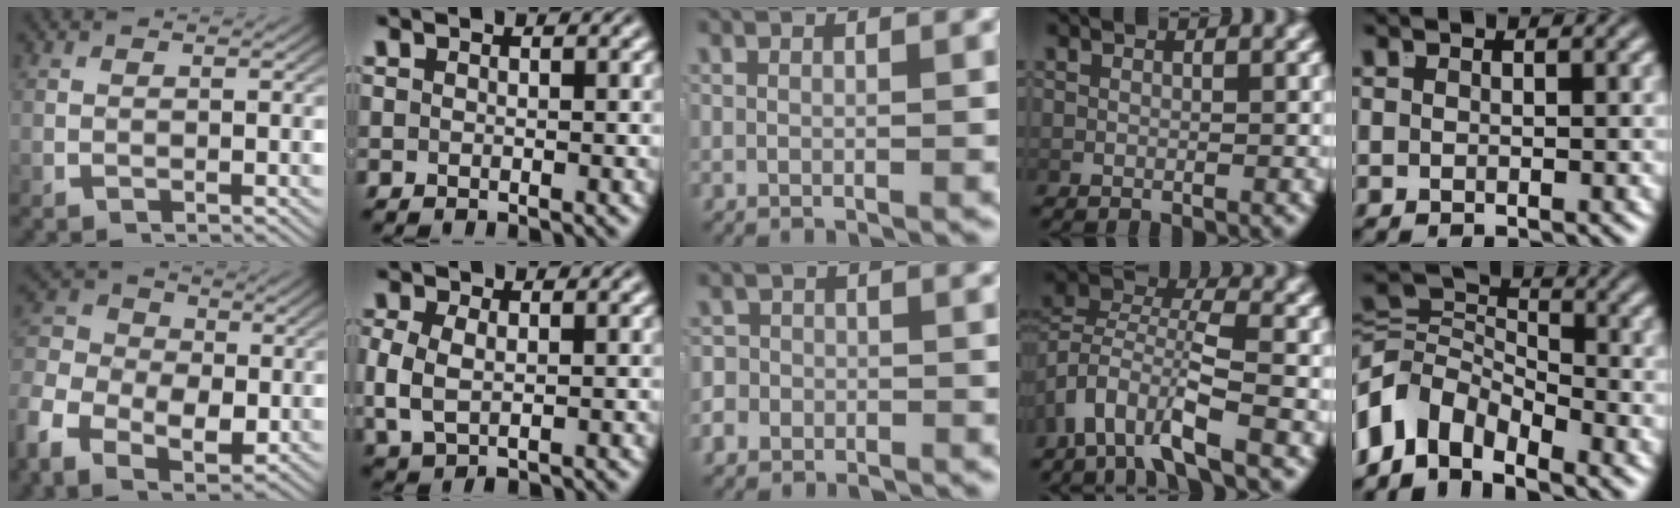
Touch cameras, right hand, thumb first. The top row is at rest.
{"thumb": {"total": 9.1, "force": [-0.2, 7.0, 5.9], "torque": [-0.115, -0.020, -0.007]}, "index": {"total": 3.4, "force": [-0.1, 2.3, 2.5], "torque": [-0.065, -0.013, 0.013]}, "middle": {"total": 2.9, "force": [-2.1, 2.0, 0.3], "torque": [0.007, -0.002, -0.043]}, "ring": {"total": 4.7, "force": [-0.5, 2.7, 3.8], "torque": [-0.078, -0.001, -0.016]}, "little": {"total": 10.3, "force": [-2.0, 8.2, 5.9], "torque": [-0.132, -0.037, -0.034]}}